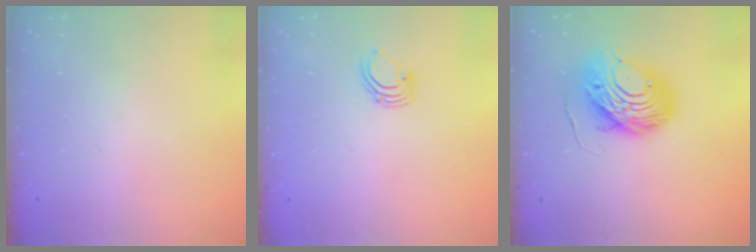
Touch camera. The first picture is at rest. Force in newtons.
{"total": 3.4, "press": 3.4, "slide": 0.3}
{"total": 12.2, "press": 12.1, "slide": 1.4}